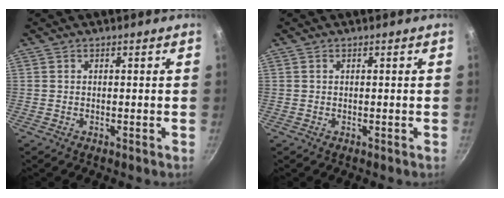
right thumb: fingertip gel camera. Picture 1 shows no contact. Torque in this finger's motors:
{"motor_torque": [0.07, -0.31, -0.78, 0.24, -0.07]}